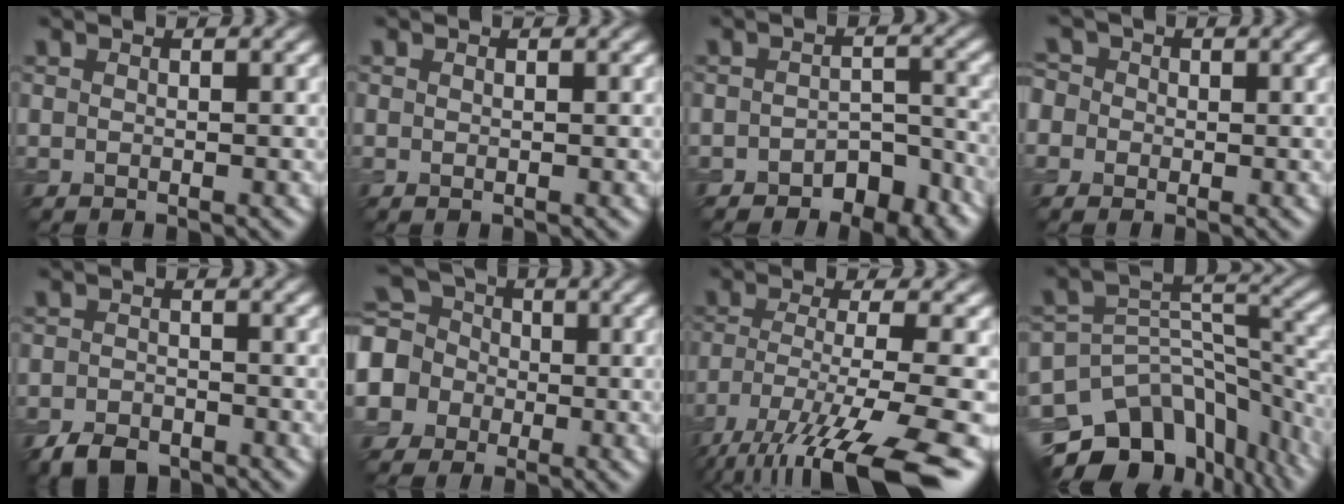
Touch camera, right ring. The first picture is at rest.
{"total": 0.0}
{"total": 4.4, "force": [-2.9, 2.4, 2.2], "torque": [-0.024, 0.002, -0.045]}
{"total": 4.0, "force": [0.4, 3.7, 1.5], "torque": [-0.029, 0.034, -0.030]}
{"total": 3.0, "force": [-2.2, 1.7, 1.2], "torque": [-0.019, -0.002, -0.048]}
{"total": 7.8, "force": [-1.0, 7.2, 2.8], "torque": [-0.087, 0.013, -0.051]}
{"total": 13.5, "force": [-9.0, 2.9, 9.7], "torque": [-0.184, -0.015, -0.144]}
{"total": 15.0, "force": [-10.6, 8.8, 5.9], "torque": [-0.118, 0.002, -0.139]}